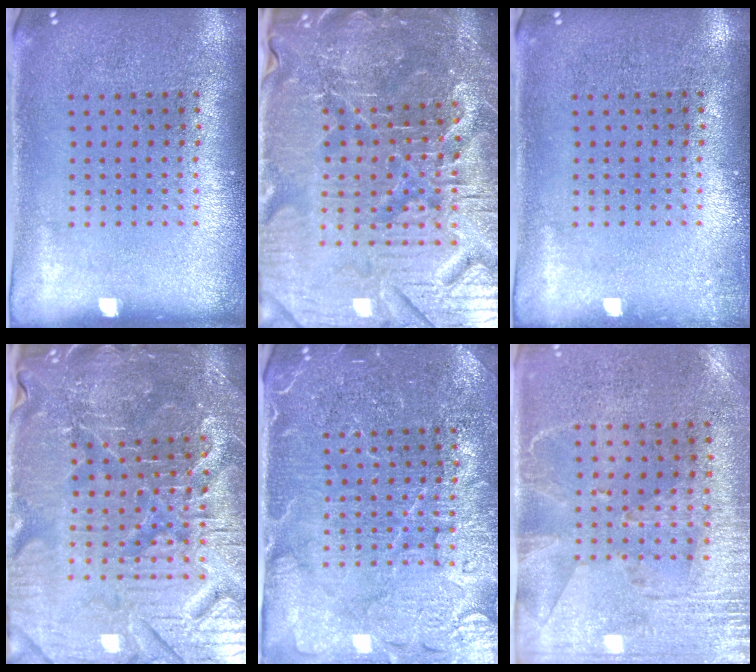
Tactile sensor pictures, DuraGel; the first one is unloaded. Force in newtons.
{"total": 5.8, "press": 5.4, "slide": 2.0}
{"total": 0.7, "press": 0.7, "slide": 0.2}
{"total": 5.4, "press": 5.2, "slide": 1.6}
{"total": 4.5, "press": 4.3, "slide": 1.3}
{"total": 2.8, "press": 2.4, "slide": 1.5}